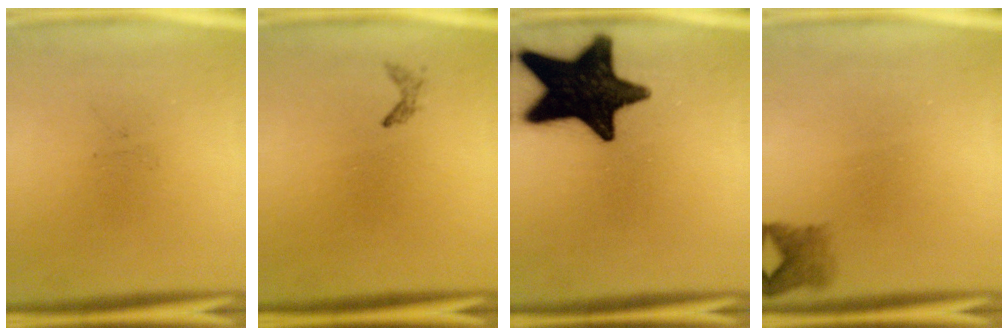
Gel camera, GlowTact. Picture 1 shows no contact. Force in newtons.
{"total": 0.7}
{"total": 19.0}
{"total": 2.3}